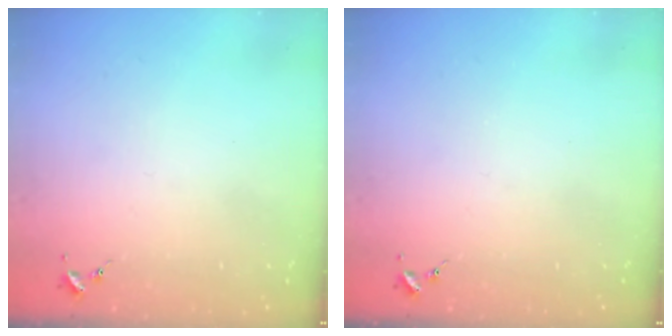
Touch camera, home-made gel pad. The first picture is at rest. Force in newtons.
{"total": 0.0}